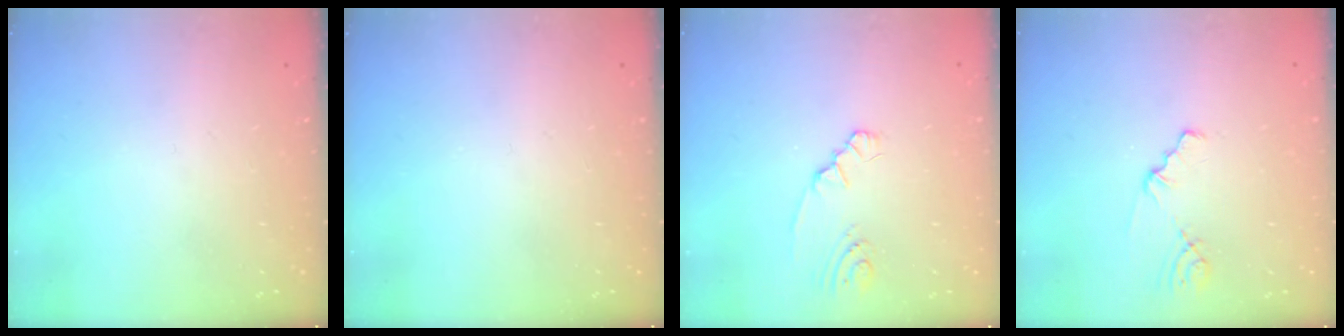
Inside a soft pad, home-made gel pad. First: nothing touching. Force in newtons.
{"total": 0.0}
{"total": 1.7, "press": 1.7, "slide": 0.3}
{"total": 1.6, "press": 1.6, "slide": 0.3}